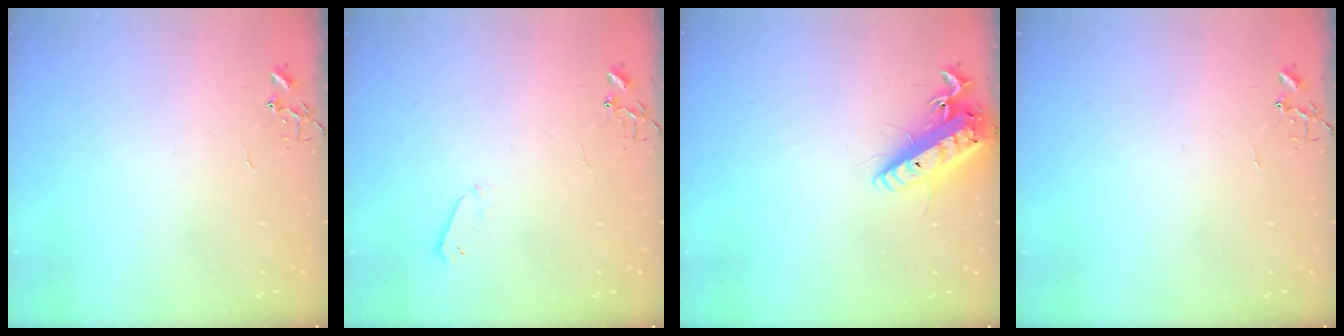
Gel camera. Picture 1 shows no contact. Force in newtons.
{"total": 3.7, "press": 3.6, "slide": 0.7}
{"total": 16.3, "press": 16.0, "slide": 3.0}
{"total": 0.0}